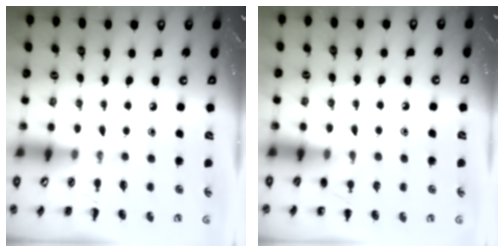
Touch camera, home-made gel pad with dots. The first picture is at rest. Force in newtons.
{"total": 5.9, "press": 5.6, "slide": 2.0}